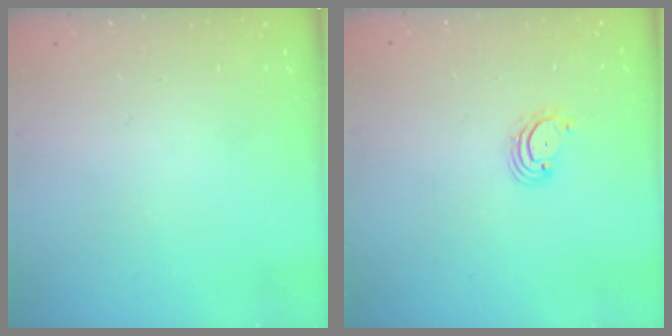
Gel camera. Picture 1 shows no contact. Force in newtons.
{"total": 2.9, "press": 2.9, "slide": 0.4}